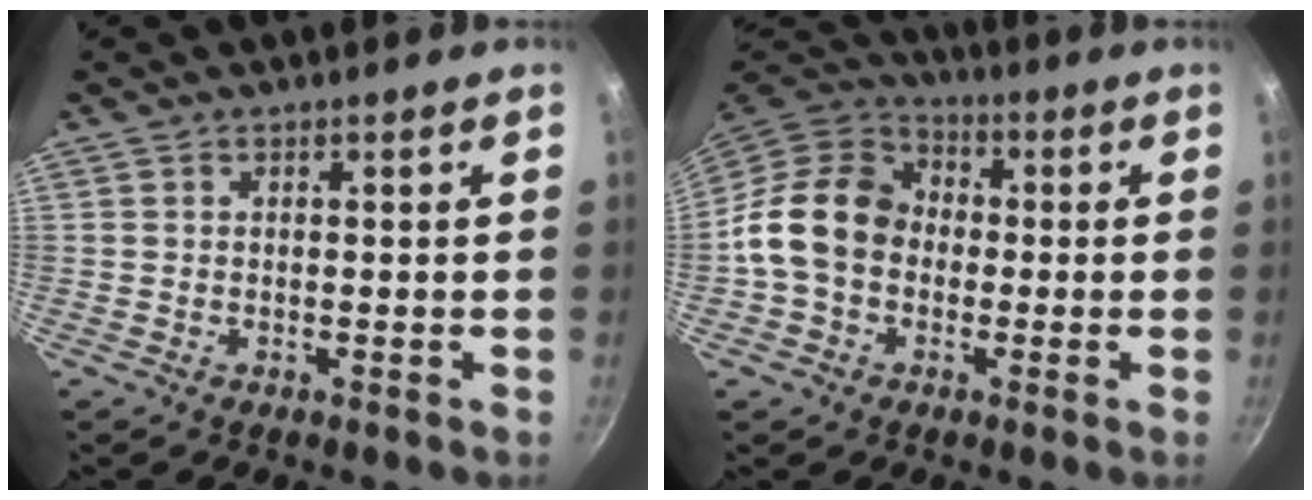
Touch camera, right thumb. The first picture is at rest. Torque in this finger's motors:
{"motor_torque": [2.07, 2.30, 1.33, -0.99, 0.13]}